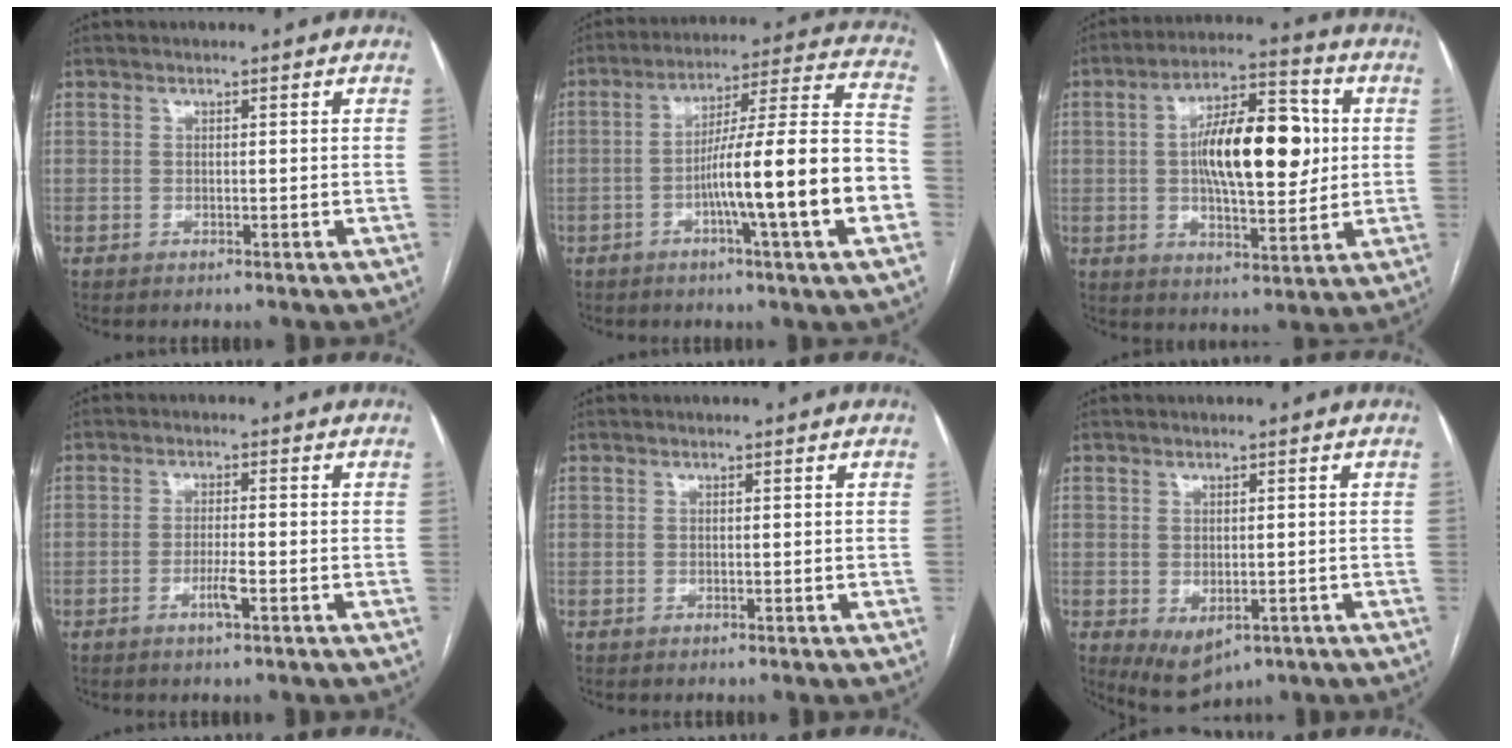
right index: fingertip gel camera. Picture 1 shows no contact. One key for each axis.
{"total": 18.4, "fx": -5.1, "fy": -0.1, "fz": 17.6, "tx": -0.251, "ty": 0.014, "tz": -0.081}
{"total": 15.5, "fx": 1.7, "fy": 5.3, "fz": 14.5, "tx": -0.238, "ty": 0.022, "tz": 0.028}
{"total": 2.9, "fx": -1.3, "fy": 0.2, "fz": 2.6, "tx": -0.051, "ty": -0.002, "tz": -0.025}
{"total": 0.0}
{"total": 5.0, "fx": -1.7, "fy": 3.0, "fz": 3.6, "tx": -0.058, "ty": -0.012, "tz": -0.008}